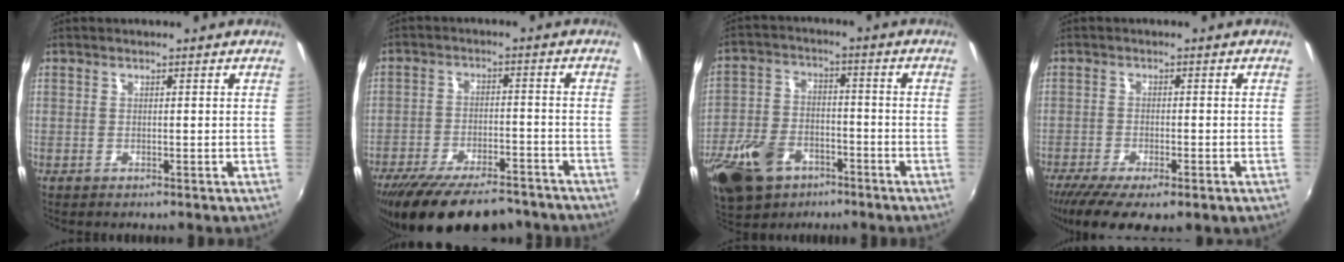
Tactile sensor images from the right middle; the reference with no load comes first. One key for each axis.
{"total": 19.6, "fx": -15.9, "fy": 6.2, "fz": 9.7, "tx": -0.187, "ty": -0.027, "tz": -0.232}
{"total": 15.9, "fx": -8.9, "fy": 9.8, "fz": 8.7, "tx": -0.210, "ty": -0.011, "tz": -0.156}
{"total": 11.1, "fx": -7.4, "fy": 3.4, "fz": 7.5, "tx": -0.161, "ty": -0.046, "tz": -0.119}